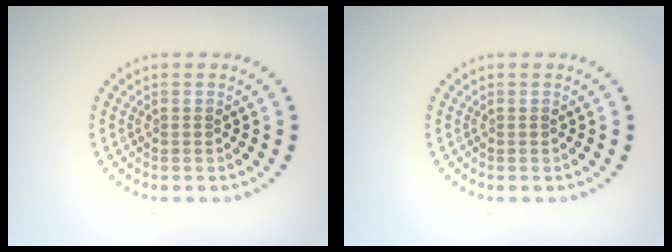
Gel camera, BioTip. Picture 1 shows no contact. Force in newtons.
{"total": 0.0}